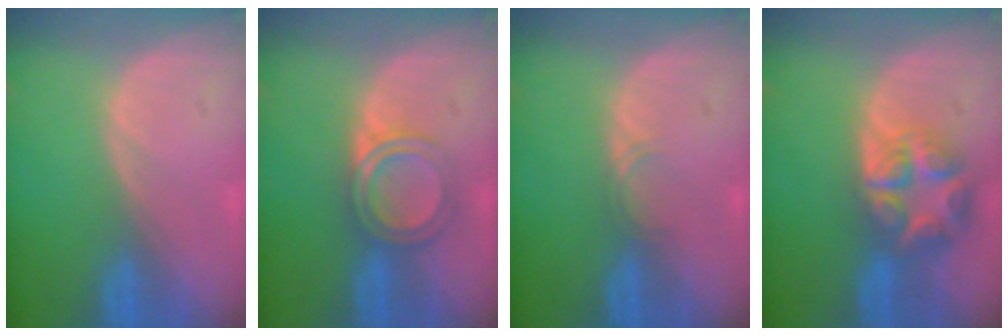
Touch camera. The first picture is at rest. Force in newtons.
{"total": 4.6, "press": 4.6, "slide": 0.7}
{"total": 1.1, "press": 1.1, "slide": 0.1}
{"total": 8.0, "press": 7.0, "slide": 3.9}